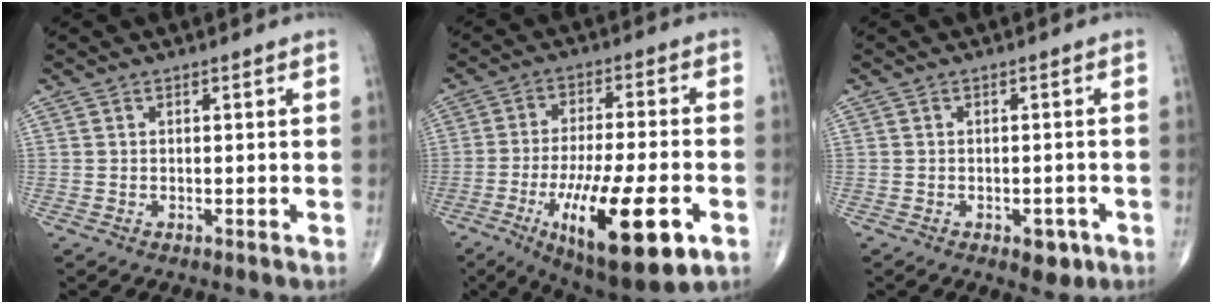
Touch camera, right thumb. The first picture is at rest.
{"total": 20.0, "force": [-7.4, 5.8, 17.7], "torque": [-0.301, 0.002, -0.109]}
{"total": 3.4, "force": [-1.7, 2.0, 2.3], "torque": [-0.012, 0.007, -0.016]}